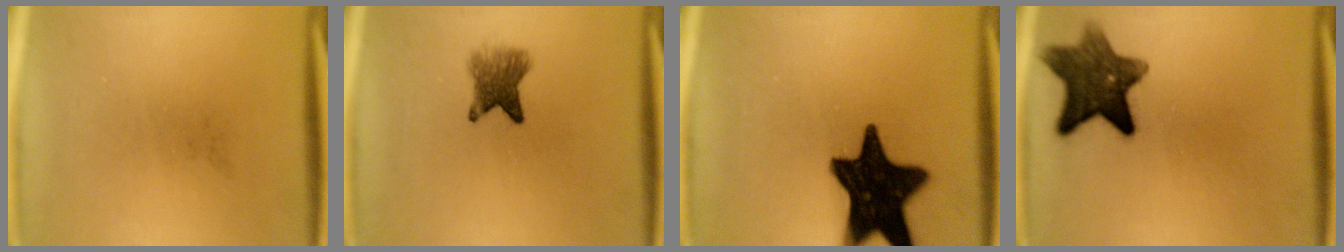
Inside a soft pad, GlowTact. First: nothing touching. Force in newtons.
{"total": 4.8}
{"total": 19.2}
{"total": 10.1}